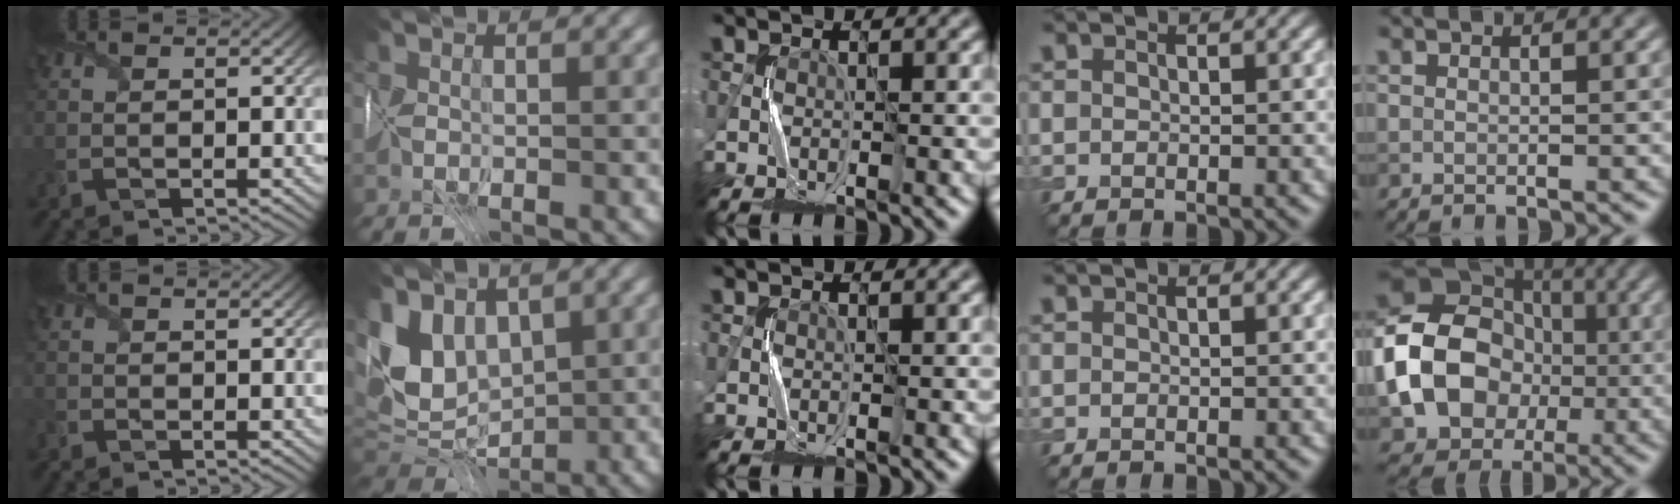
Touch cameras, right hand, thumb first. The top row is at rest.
{"thumb": {"total": 1.0, "force": [-0.8, 0.6, 0.1], "torque": [-0.004, -0.004, -0.018]}, "index": {"total": 6.4, "force": [2.5, 4.4, 3.9], "torque": [-0.090, 0.000, 0.049]}, "little": {"total": 11.7, "force": [-1.4, 9.2, 7.1], "torque": [-0.136, 0.002, -0.037]}}